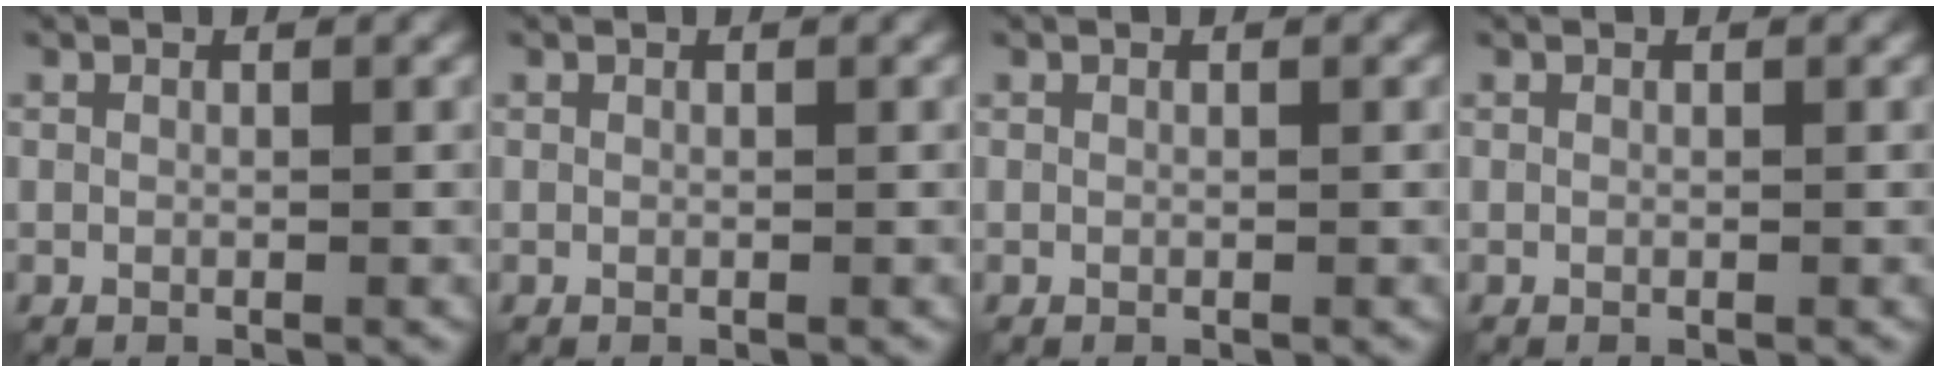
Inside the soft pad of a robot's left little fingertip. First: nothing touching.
{"total": 0.0}
{"total": 0.0}
{"total": 0.0}